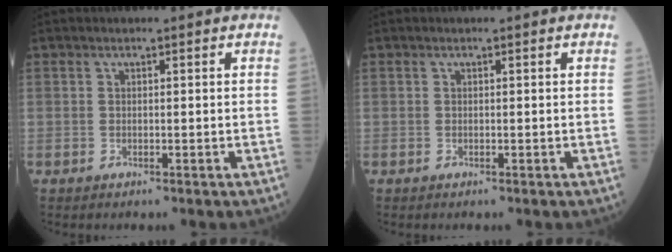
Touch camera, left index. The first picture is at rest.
{"total": 0.0}